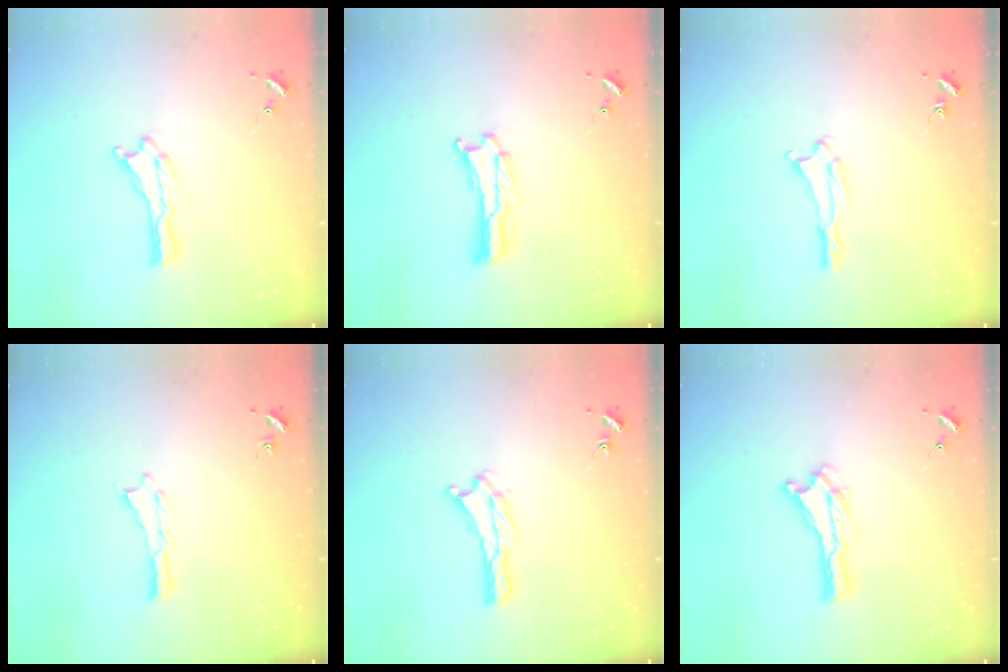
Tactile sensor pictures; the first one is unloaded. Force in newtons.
{"total": 0.8, "press": 0.8, "slide": 0.2}
{"total": 1.0, "press": 0.9, "slide": 0.2}
{"total": 0.0}
{"total": 0.0}
{"total": 0.0}